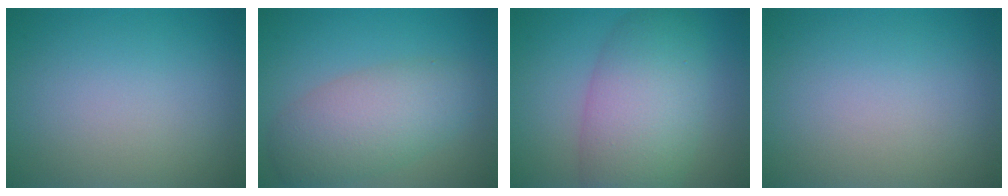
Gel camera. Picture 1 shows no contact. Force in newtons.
{"total": 5.8, "press": 5.8, "slide": 0.2}
{"total": 8.0, "press": 8.0, "slide": 0.3}
{"total": 0.0}